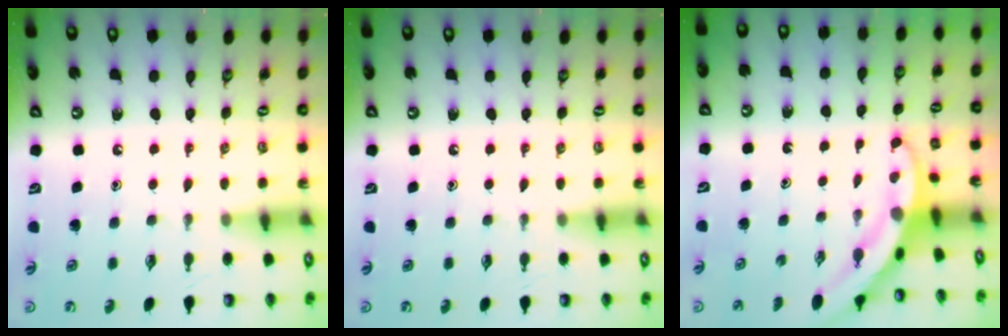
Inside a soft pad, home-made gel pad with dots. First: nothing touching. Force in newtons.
{"total": 0.0}
{"total": 3.1, "press": 3.1, "slide": 0.3}